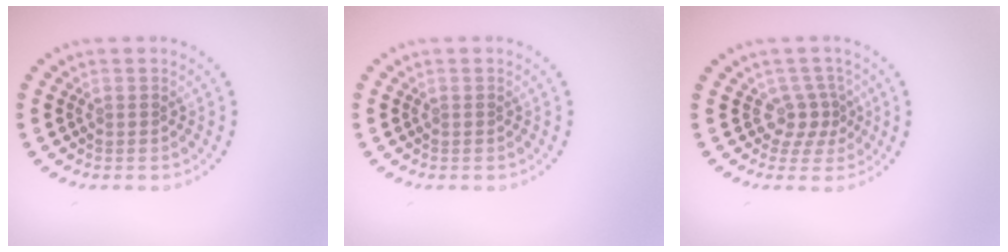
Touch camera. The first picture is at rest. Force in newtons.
{"total": 0.0}
{"total": 2.5, "press": 1.7, "slide": 1.8}